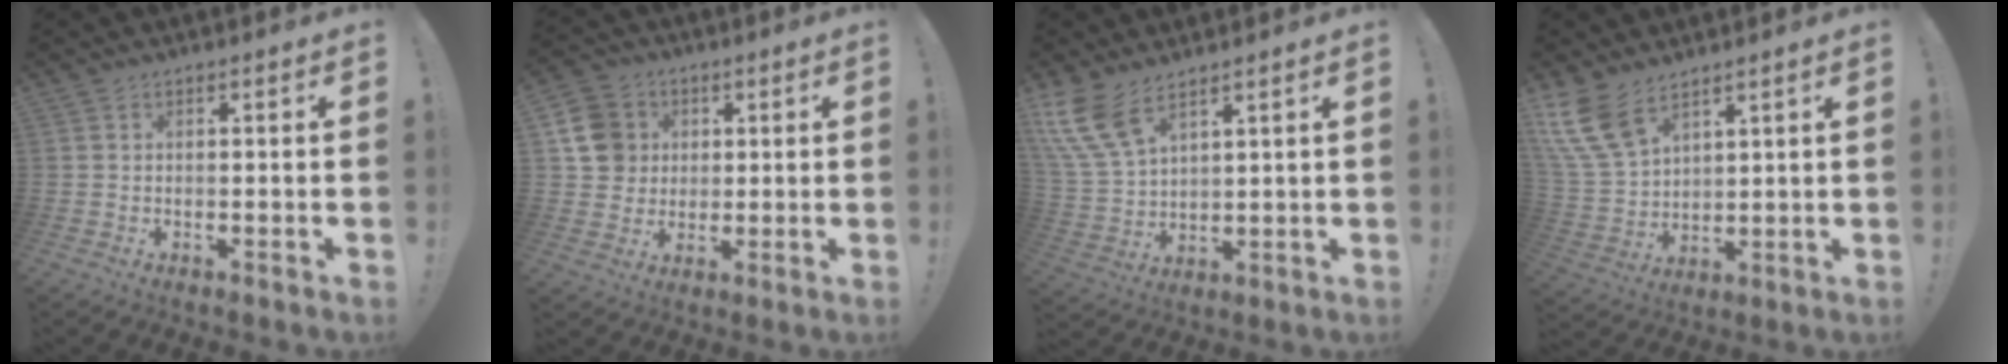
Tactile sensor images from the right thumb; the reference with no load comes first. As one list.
[{"total": 11.7, "force": [3.1, 10.6, 3.9], "torque": [-0.050, -0.009, 0.066]}, {"total": 10.5, "force": [7.4, 4.3, 6.2], "torque": [-0.151, -0.031, 0.145]}, {"total": 11.8, "force": [7.9, 6.0, 6.4], "torque": [-0.141, -0.041, 0.155]}]